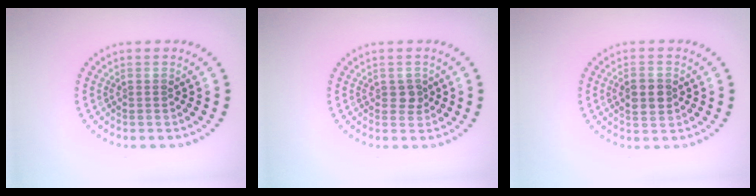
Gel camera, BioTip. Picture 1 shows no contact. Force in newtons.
{"total": 1.2, "press": 1.2, "slide": 0.3}
{"total": 2.9, "press": 2.9, "slide": 0.1}